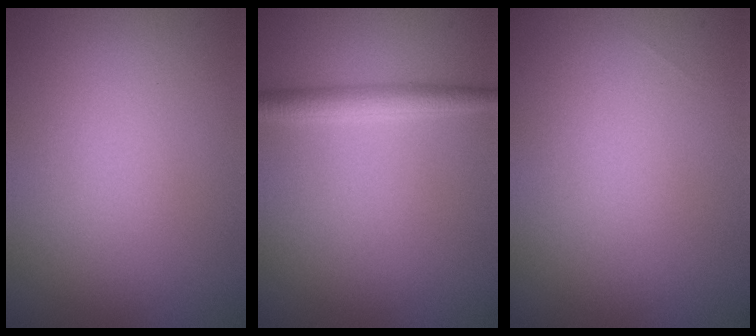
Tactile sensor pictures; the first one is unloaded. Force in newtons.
{"total": 2.4, "press": 2.4, "slide": 0.0}
{"total": 0.0}